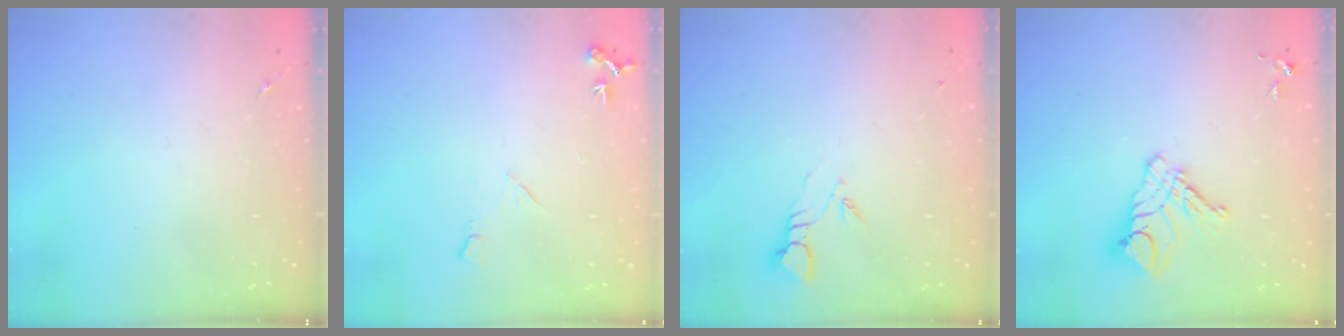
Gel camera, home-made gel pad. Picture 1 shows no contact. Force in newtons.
{"total": 7.0, "press": 7.0, "slide": 0.8}
{"total": 3.7, "press": 3.7, "slide": 0.3}
{"total": 11.6, "press": 11.5, "slide": 1.1}